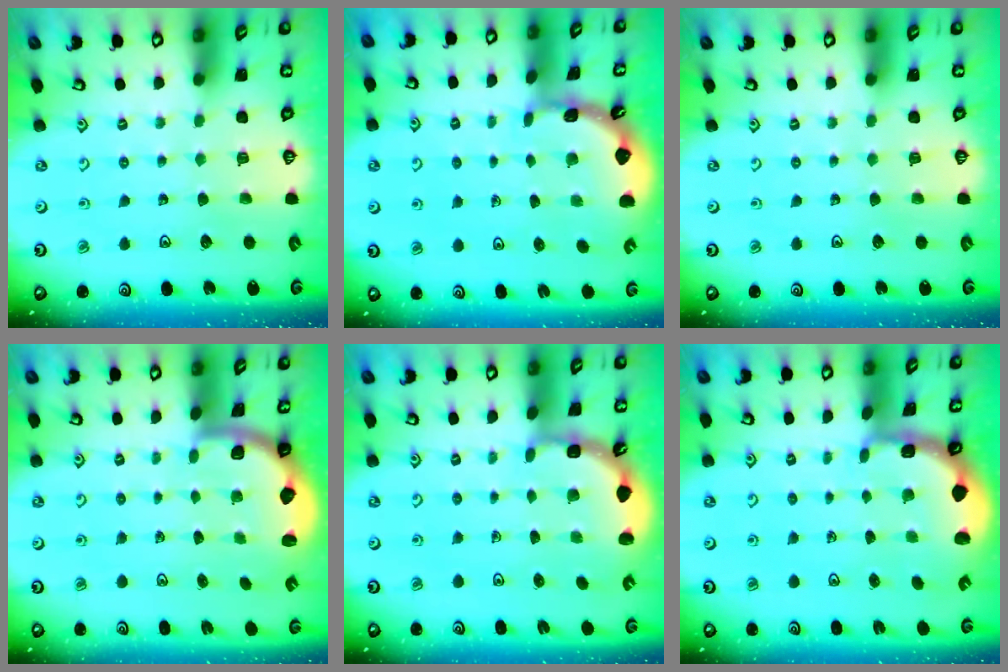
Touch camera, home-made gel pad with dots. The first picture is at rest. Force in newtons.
{"total": 1.6, "press": 1.6, "slide": 0.1}
{"total": 0.0}
{"total": 2.1, "press": 2.0, "slide": 0.5}
{"total": 2.1, "press": 1.9, "slide": 0.9}
{"total": 1.8, "press": 1.6, "slide": 0.7}